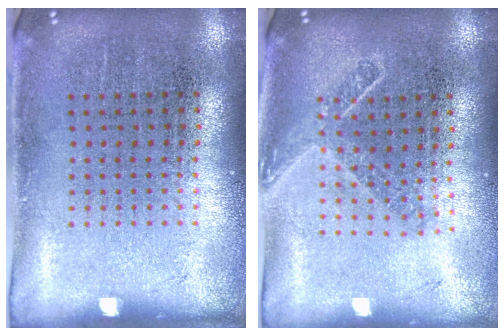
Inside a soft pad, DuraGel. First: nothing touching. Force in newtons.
{"total": 1.6, "press": 1.2, "slide": 1.0}